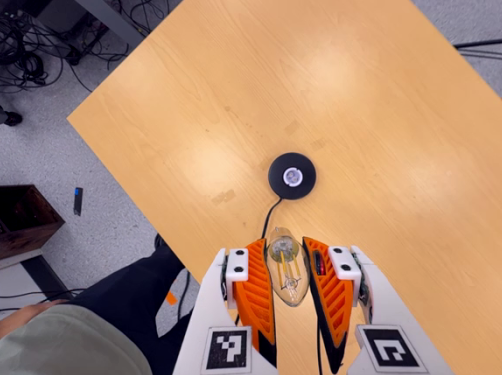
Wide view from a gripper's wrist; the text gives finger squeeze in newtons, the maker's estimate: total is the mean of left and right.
{"total": 22.6, "left": 25.7, "right": 19.6}